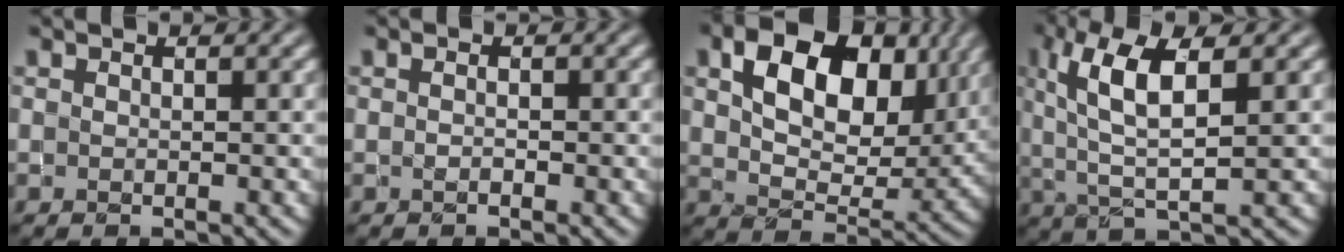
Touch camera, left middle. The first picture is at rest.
{"total": 0.6, "force": [-0.2, 0.2, 0.5], "torque": [-0.011, 0.001, -0.006]}
{"total": 11.2, "force": [4.6, 6.9, 7.5], "torque": [-0.124, 0.003, 0.081]}
{"total": 6.9, "force": [2.2, 2.2, 6.1], "torque": [-0.121, 0.009, 0.038]}